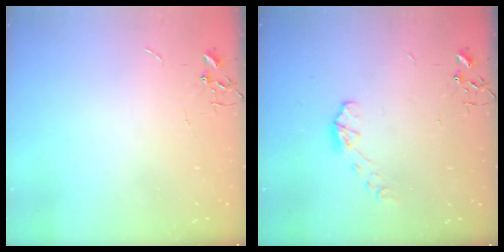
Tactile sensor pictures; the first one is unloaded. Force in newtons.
{"total": 5.7, "press": 5.7, "slide": 0.2}